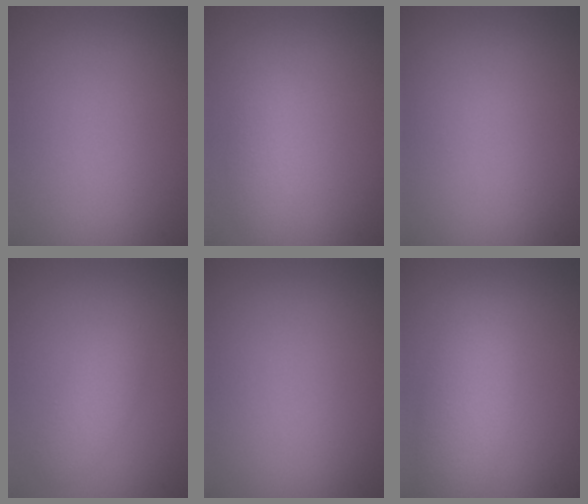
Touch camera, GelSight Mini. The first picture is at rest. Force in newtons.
{"total": 1.9, "press": 1.9, "slide": 0.0}
{"total": 0.0}
{"total": 2.0, "press": 2.0, "slide": 0.1}
{"total": 0.0}
{"total": 4.2, "press": 4.2, "slide": 0.2}